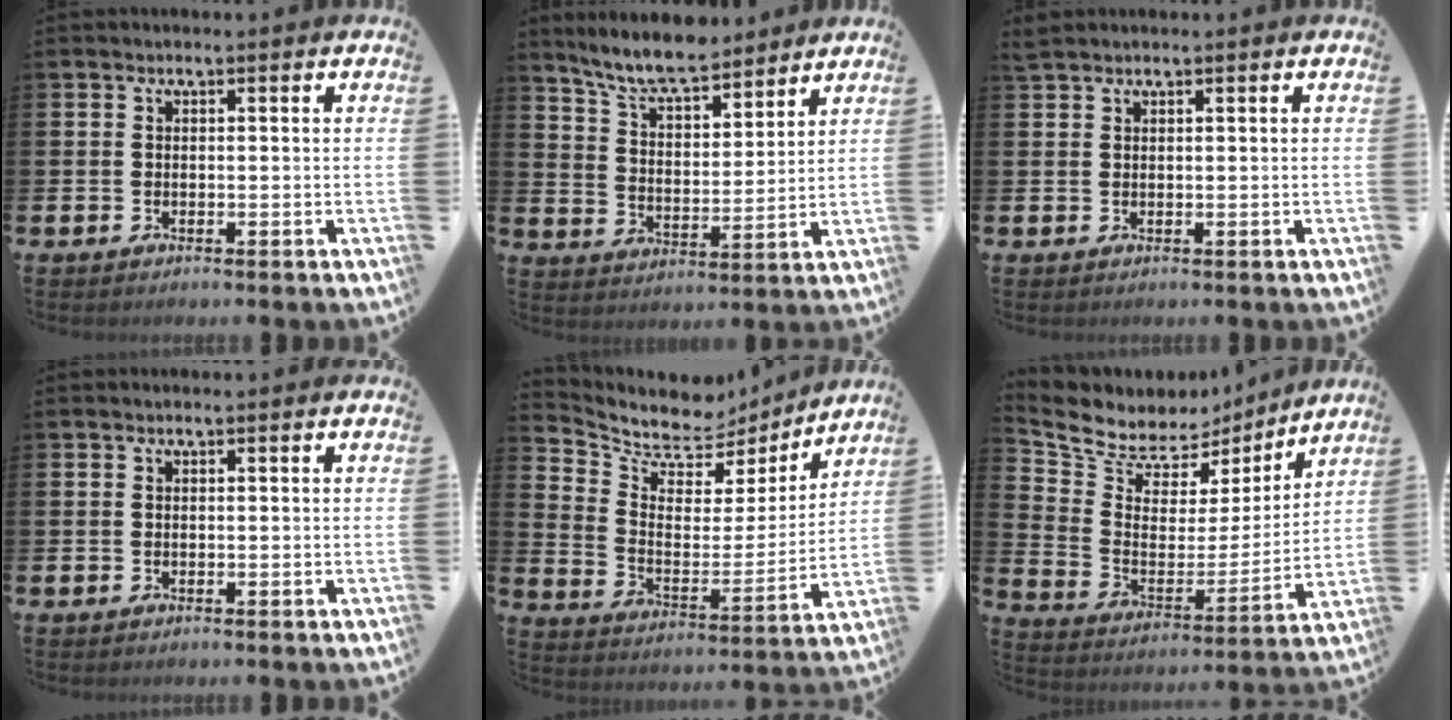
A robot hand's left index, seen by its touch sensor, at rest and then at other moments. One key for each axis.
{"total": 7.7, "fx": 7.2, "fy": 1.3, "fz": 2.4, "tx": -0.068, "ty": -0.041, "tz": 0.128}
{"total": 1.0, "fx": 1.0, "fy": 0.2, "fz": 0.1, "tx": 0.000, "ty": 0.000, "tz": 0.018}
{"total": 0.0}
{"total": 6.7, "fx": 6.0, "fy": 3.0, "fz": 0.6, "tx": -0.058, "ty": -0.051, "tz": 0.102}
{"total": 7.5, "fx": 6.8, "fy": 3.0, "fz": 0.2, "tx": -0.057, "ty": -0.054, "tz": 0.119}